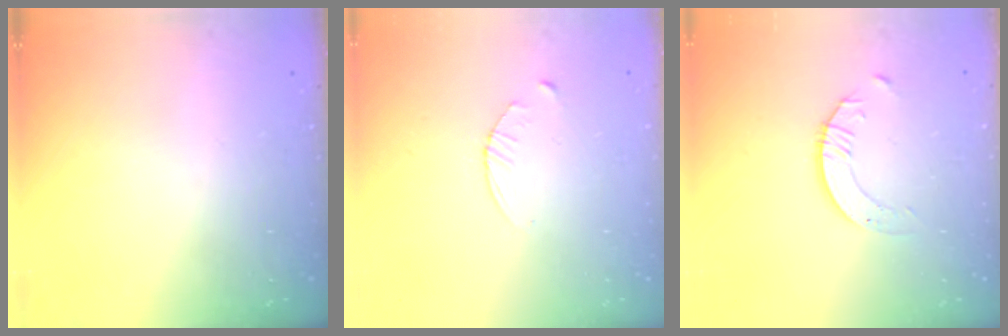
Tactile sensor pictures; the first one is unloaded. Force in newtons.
{"total": 2.9, "press": 2.9, "slide": 0.4}
{"total": 2.1, "press": 2.1, "slide": 0.2}